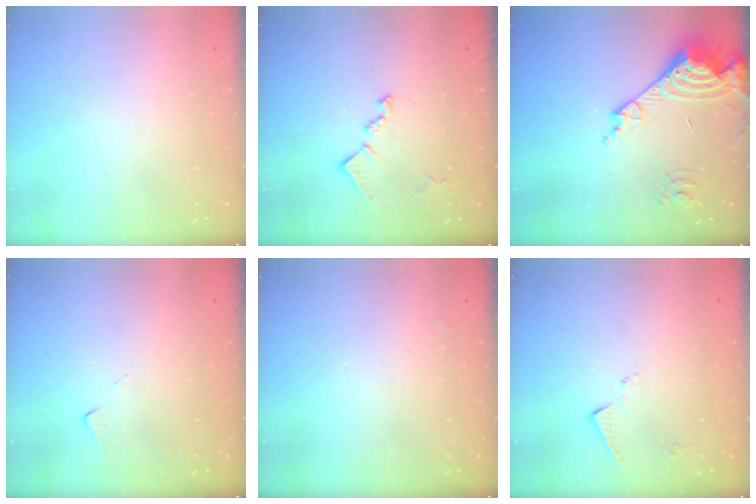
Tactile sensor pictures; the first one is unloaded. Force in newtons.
{"total": 10.5, "press": 10.5, "slide": 0.6}
{"total": 17.7, "press": 17.6, "slide": 2.1}
{"total": 3.3, "press": 3.3, "slide": 0.4}
{"total": 1.1, "press": 1.0, "slide": 0.3}
{"total": 7.3, "press": 7.3, "slide": 0.3}